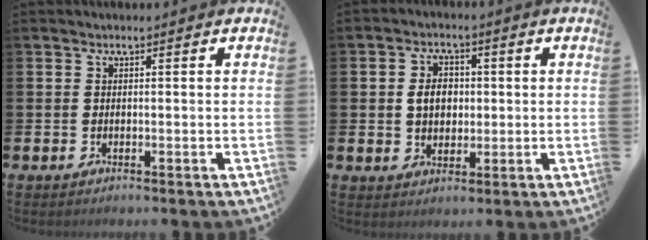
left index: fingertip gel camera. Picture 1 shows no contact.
{"total": 4.0, "force": [0.5, 3.2, 2.3], "torque": [-0.038, 0.008, 0.002]}